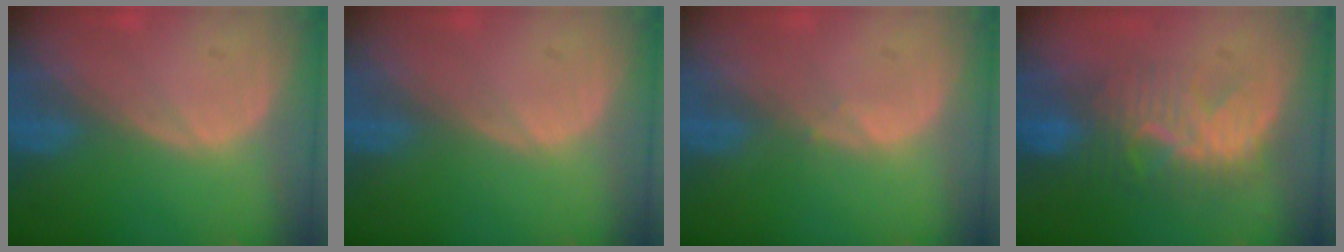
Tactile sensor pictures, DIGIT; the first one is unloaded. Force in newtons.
{"total": 0.0}
{"total": 0.5, "press": 0.5, "slide": 0.2}
{"total": 8.3, "press": 7.9, "slide": 2.3}